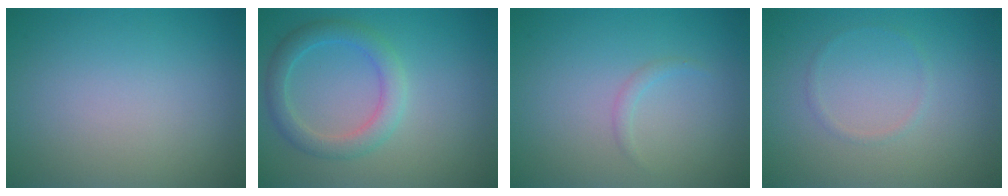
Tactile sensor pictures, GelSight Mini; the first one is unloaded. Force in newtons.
{"total": 3.2, "press": 3.2, "slide": 0.1}
{"total": 0.7, "press": 0.7, "slide": 0.0}
{"total": 0.6, "press": 0.6, "slide": 0.1}